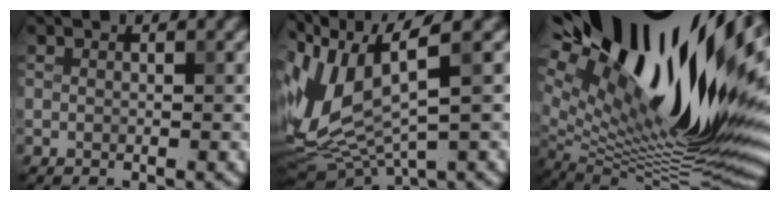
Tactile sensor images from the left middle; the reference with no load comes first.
{"total": 8.7, "force": [1.1, 3.4, 7.9], "torque": [-0.175, -0.003, 0.030]}
{"total": 20.6, "force": [10.0, 7.0, 16.6], "torque": [-0.279, 0.034, 0.171]}